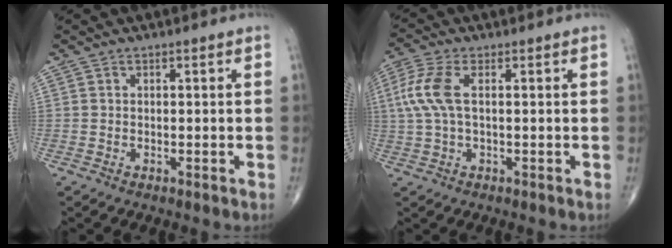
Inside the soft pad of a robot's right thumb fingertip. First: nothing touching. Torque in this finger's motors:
{"motor_torque": [0.60, 1.57, 0.74, -0.09, 0.08]}